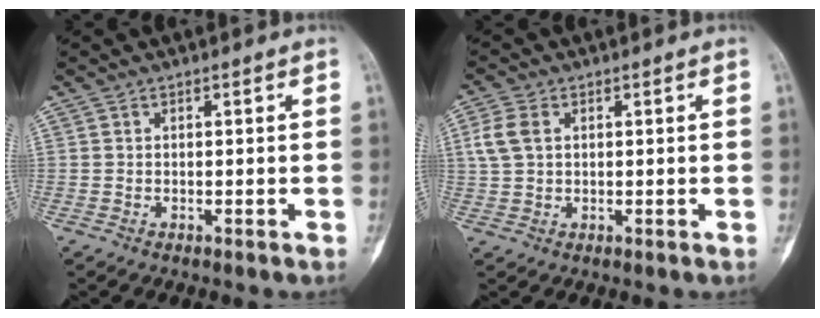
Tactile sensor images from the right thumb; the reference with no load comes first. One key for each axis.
{"total": 4.7, "fx": 1.3, "fy": 3.2, "fz": 3.2, "tx": -0.077, "ty": 0.008, "tz": 0.026}